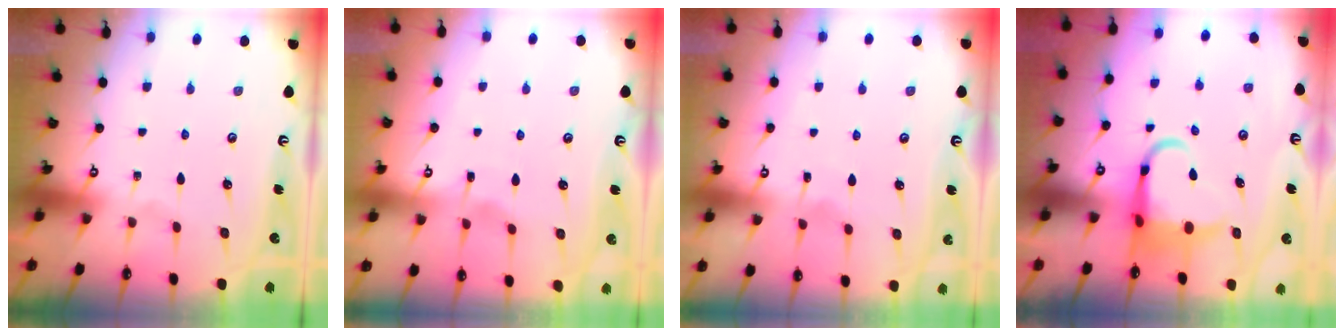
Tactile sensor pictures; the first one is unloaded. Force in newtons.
{"total": 2.6, "press": 2.6, "slide": 0.3}
{"total": 3.1, "press": 3.1, "slide": 0.4}
{"total": 7.9, "press": 7.7, "slide": 1.7}